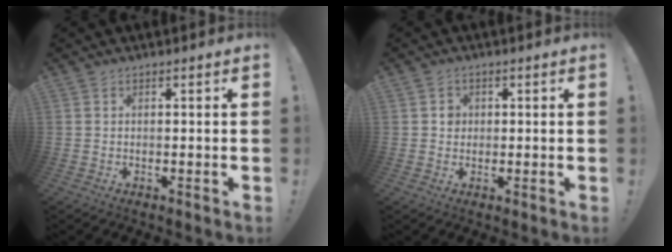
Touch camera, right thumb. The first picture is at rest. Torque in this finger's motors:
{"motor_torque": [0.01, 0.19, 0.06, -0.13, 0.00]}